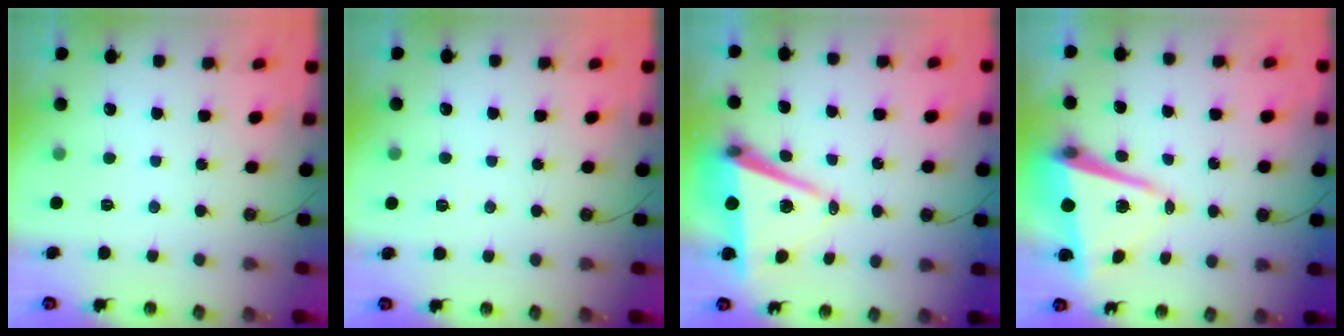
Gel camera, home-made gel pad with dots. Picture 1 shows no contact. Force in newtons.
{"total": 4.8, "press": 2.0, "slide": 4.3}
{"total": 9.5, "press": 8.6, "slide": 3.9}
{"total": 9.8, "press": 9.6, "slide": 1.6}